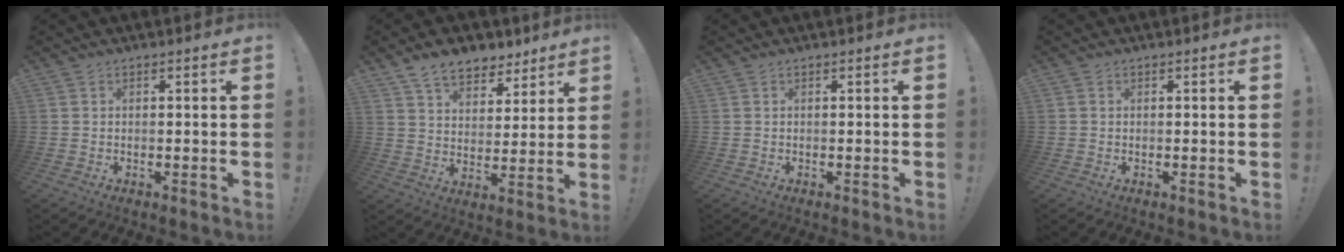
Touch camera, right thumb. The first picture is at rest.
{"total": 10.6, "force": [8.0, 5.9, 3.8], "torque": [-0.059, -0.052, 0.153]}
{"total": 0.0}
{"total": 0.0}